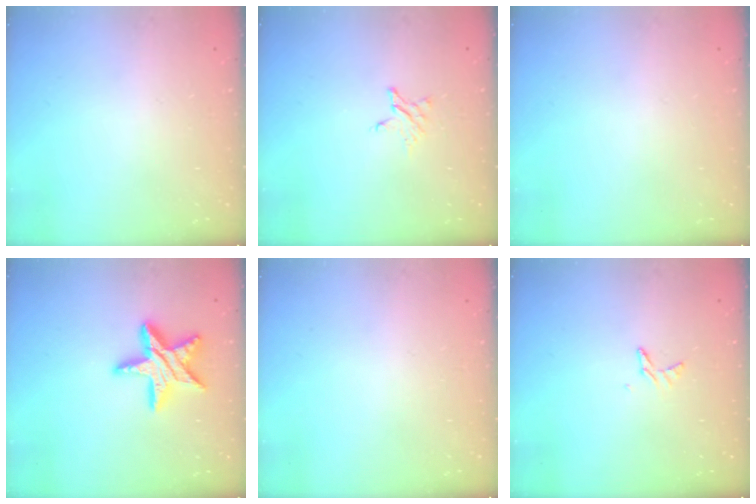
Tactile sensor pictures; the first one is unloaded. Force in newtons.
{"total": 2.8, "press": 2.8, "slide": 0.3}
{"total": 0.0}
{"total": 15.4, "press": 15.4, "slide": 1.3}
{"total": 0.0}
{"total": 4.6, "press": 4.5, "slide": 0.5}